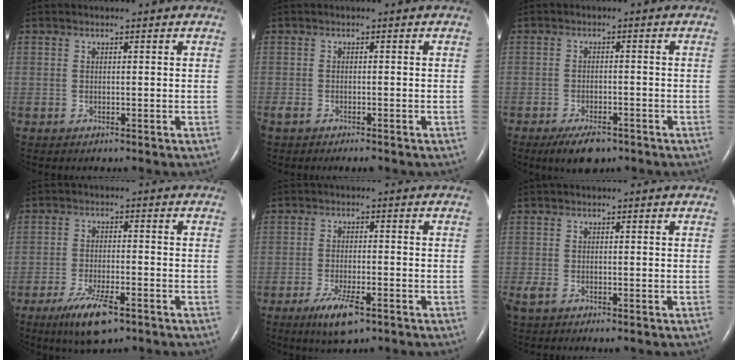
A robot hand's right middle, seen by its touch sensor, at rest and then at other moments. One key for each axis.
{"total": 3.2, "fx": -2.4, "fy": 1.1, "fz": 1.8, "tx": -0.037, "ty": -0.008, "tz": -0.034}
{"total": 5.0, "fx": -3.6, "fy": 1.9, "fz": 3.0, "tx": -0.056, "ty": -0.004, "tz": -0.054}
{"total": 7.5, "fx": -4.6, "fy": 1.6, "fz": 5.7, "tx": -0.114, "ty": -0.015, "tz": -0.076}
{"total": 5.9, "fx": -3.5, "fy": 1.3, "fz": 4.5, "tx": -0.092, "ty": -0.011, "tz": -0.055}
{"total": 2.6, "fx": -1.2, "fy": 1.3, "fz": 1.9, "tx": -0.053, "ty": -0.008, "tz": -0.019}